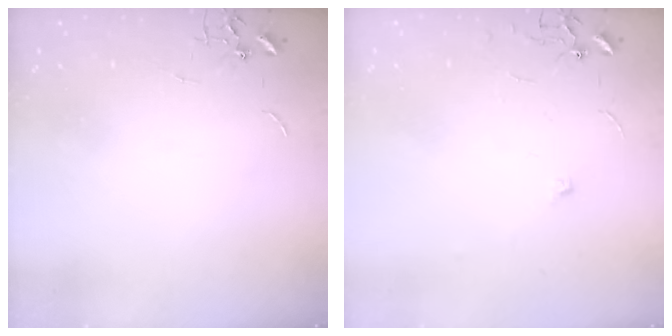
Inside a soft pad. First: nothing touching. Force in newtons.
{"total": 6.6, "press": 6.5, "slide": 1.1}